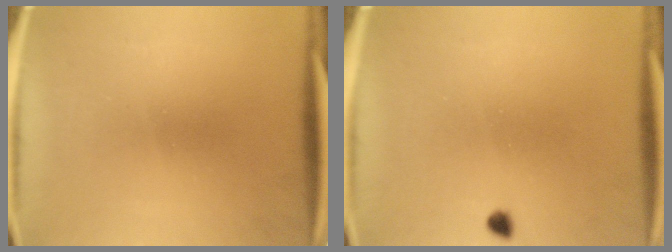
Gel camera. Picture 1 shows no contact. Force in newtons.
{"total": 1.2}